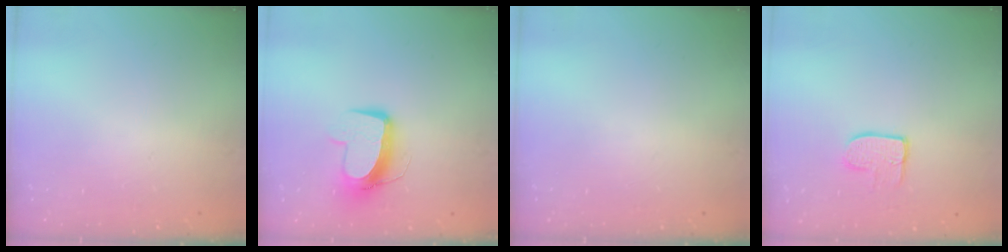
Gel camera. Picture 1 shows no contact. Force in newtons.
{"total": 10.7, "press": 10.6, "slide": 1.1}
{"total": 0.0}
{"total": 7.4, "press": 7.4, "slide": 0.2}